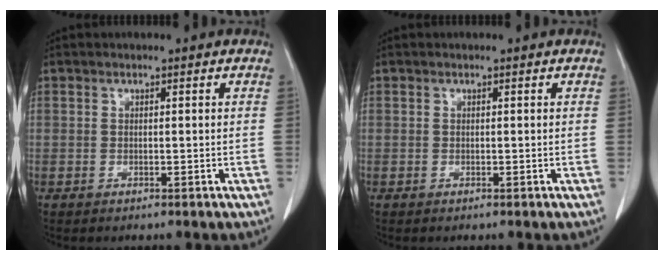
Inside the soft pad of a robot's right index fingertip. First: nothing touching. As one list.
[{"total": 0.0}]